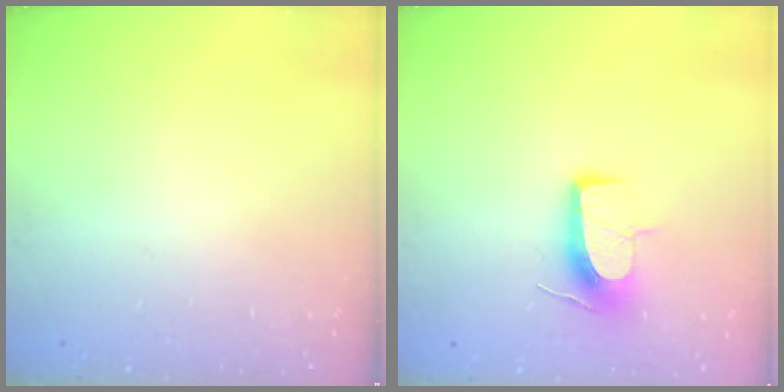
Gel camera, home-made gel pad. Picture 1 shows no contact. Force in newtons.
{"total": 10.9, "press": 10.9, "slide": 0.2}